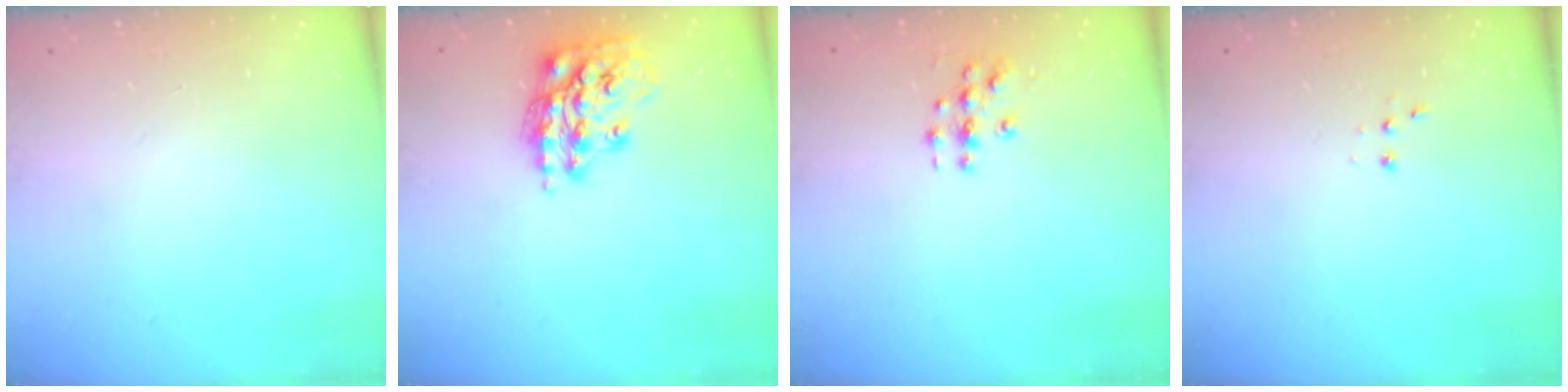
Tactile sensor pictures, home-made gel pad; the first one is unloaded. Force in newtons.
{"total": 16.3, "press": 16.2, "slide": 1.1}
{"total": 3.7, "press": 3.7, "slide": 0.1}
{"total": 2.8, "press": 2.7, "slide": 0.7}